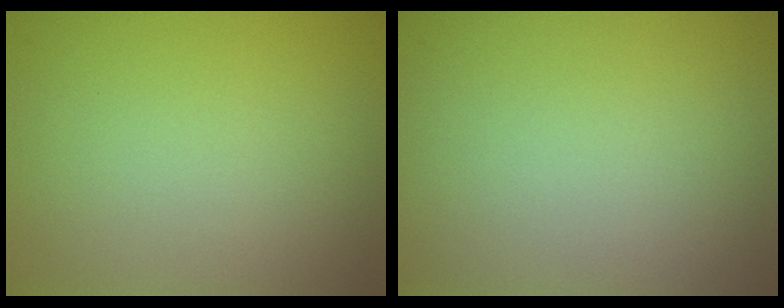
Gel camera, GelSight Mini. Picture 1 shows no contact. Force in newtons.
{"total": 0.0}